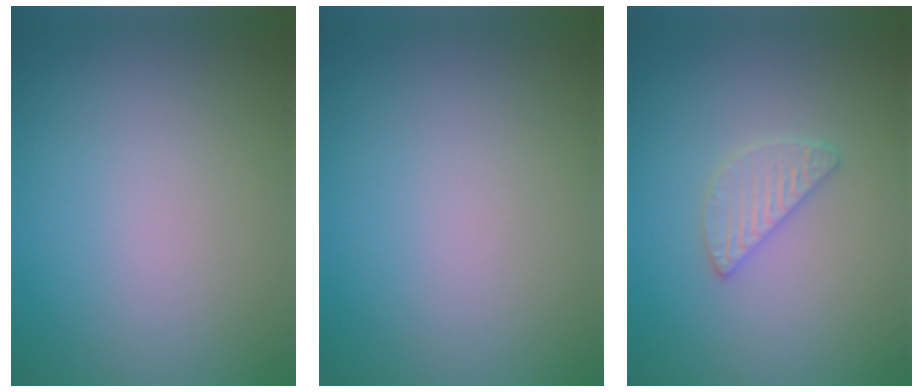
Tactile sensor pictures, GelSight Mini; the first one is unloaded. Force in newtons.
{"total": 0.0}
{"total": 2.0, "press": 2.0, "slide": 0.2}